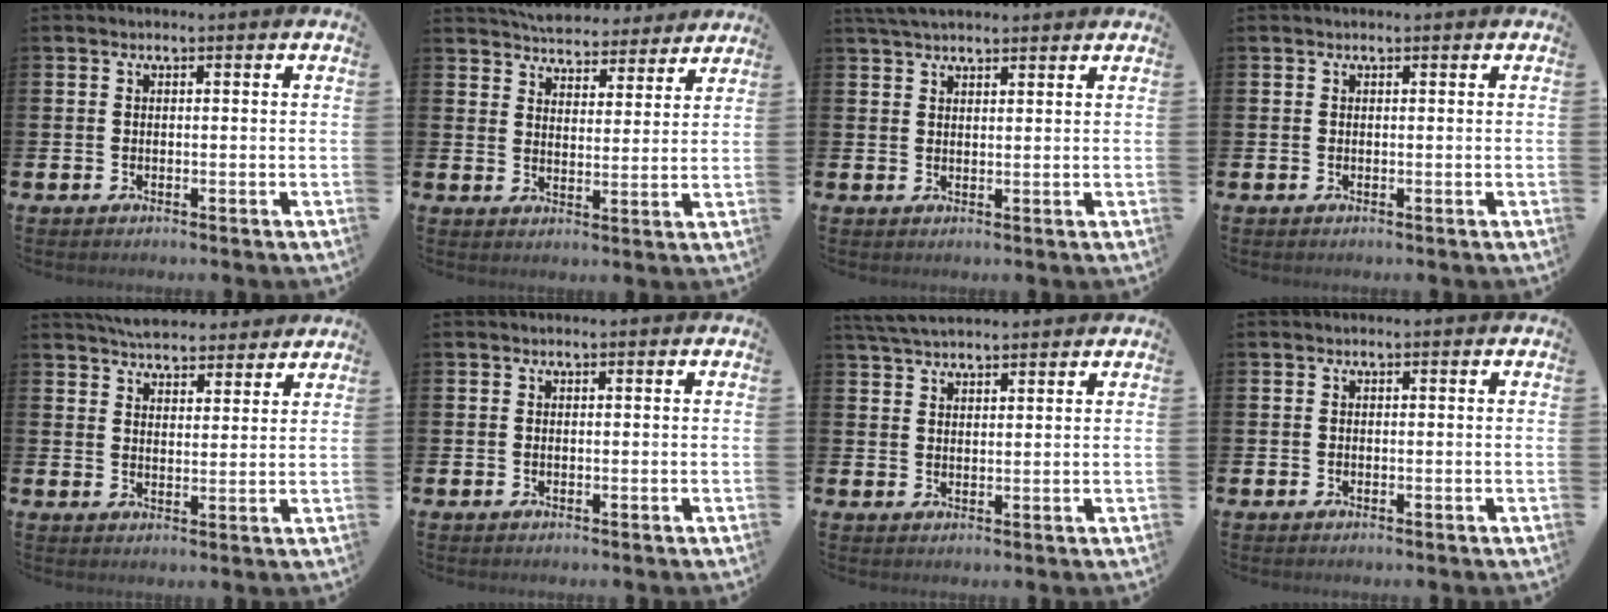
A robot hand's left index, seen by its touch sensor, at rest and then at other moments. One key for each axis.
{"total": 5.4, "fx": 5.3, "fy": 1.1, "fz": 0.0, "tx": -0.017, "ty": -0.041, "tz": 0.092}
{"total": 3.6, "fx": 3.3, "fy": 0.9, "fz": 1.2, "tx": -0.025, "ty": -0.007, "tz": 0.061}
{"total": 0.0}
{"total": 5.3, "fx": 5.1, "fy": 1.0, "fz": 0.4, "tx": -0.010, "ty": -0.029, "tz": 0.091}
{"total": 0.0}
{"total": 4.2, "fx": 4.0, "fy": 0.9, "fz": 1.1, "tx": -0.025, "ty": -0.012, "tz": 0.073}
{"total": 0.0}